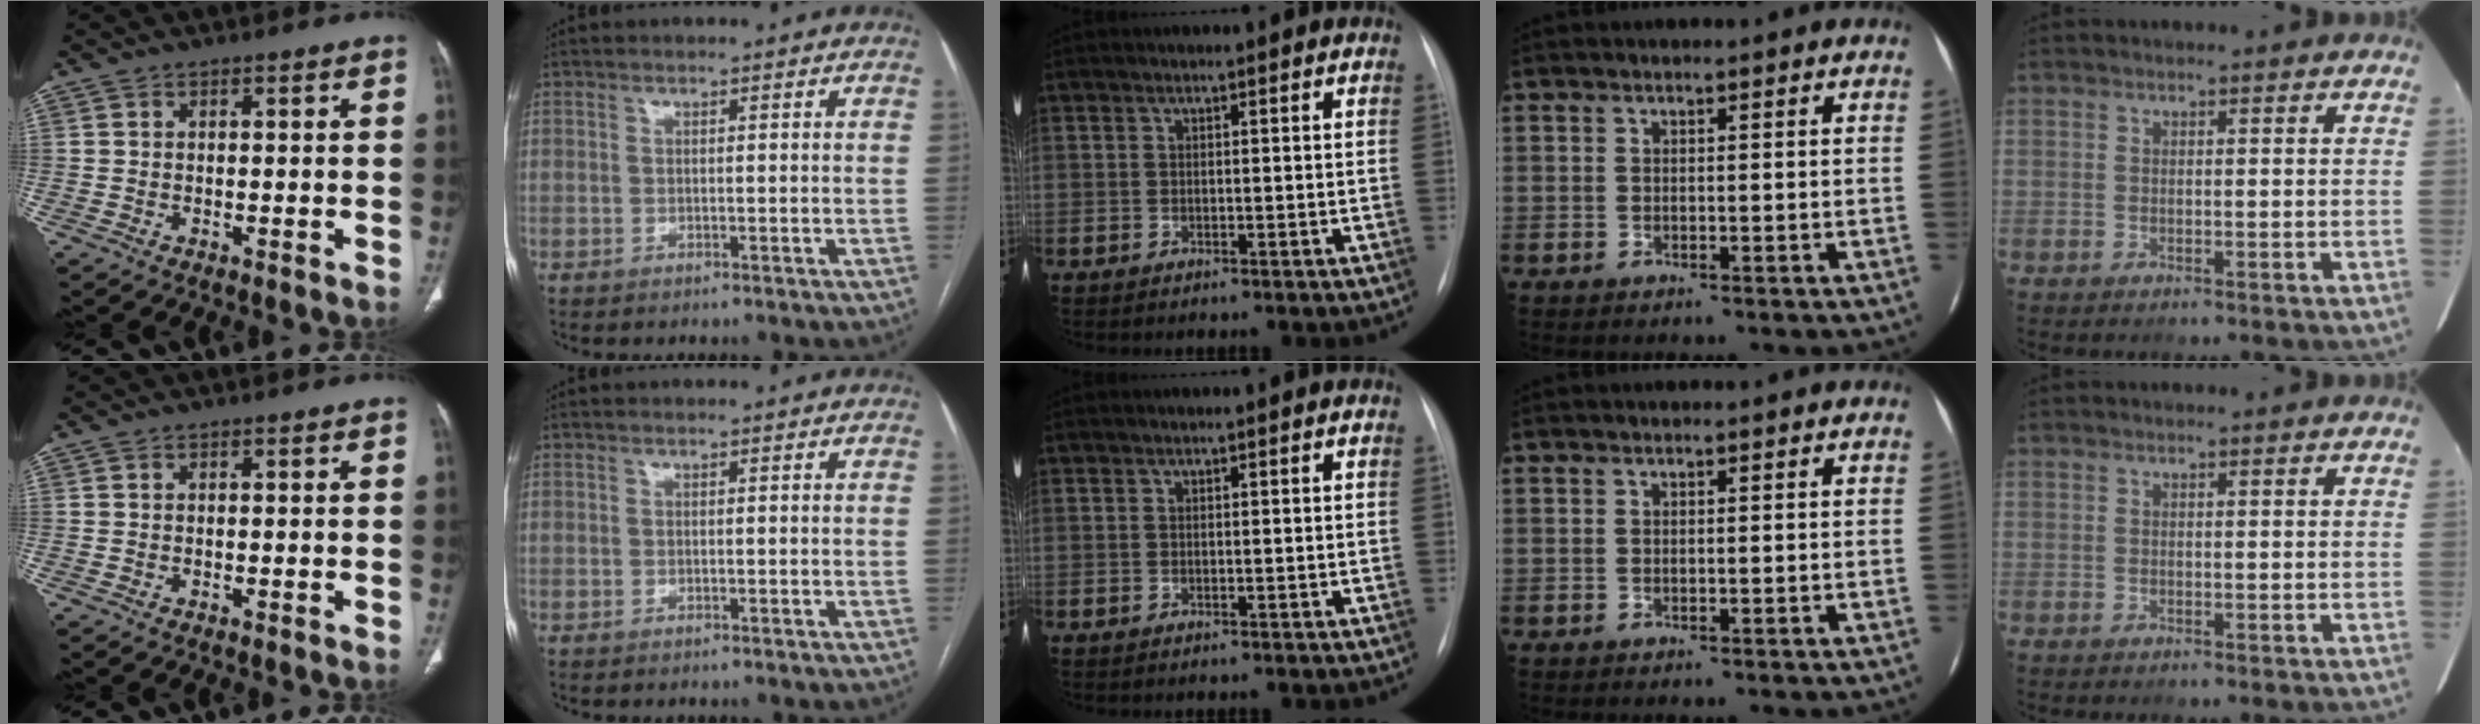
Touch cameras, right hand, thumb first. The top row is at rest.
{}